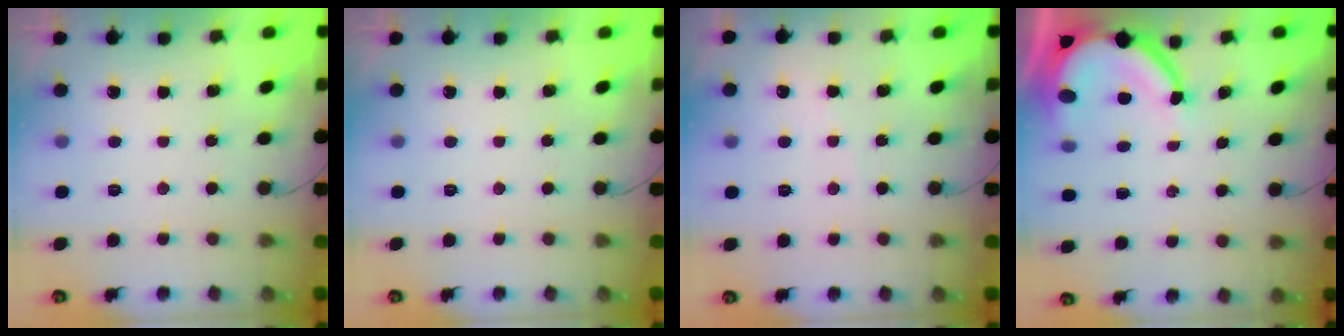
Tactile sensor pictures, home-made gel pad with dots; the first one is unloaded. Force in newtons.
{"total": 0.0}
{"total": 2.3, "press": 2.3, "slide": 0.4}
{"total": 8.5, "press": 8.5, "slide": 0.8}